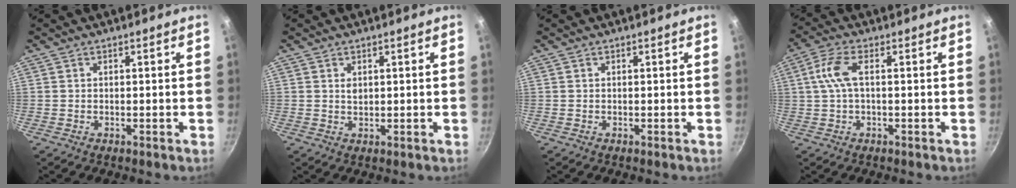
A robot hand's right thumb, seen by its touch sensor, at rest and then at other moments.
{"total": 1.6, "force": [0.6, 1.0, 1.1], "torque": [-0.017, -0.001, 0.012]}
{"total": 0.0}
{"total": 5.6, "force": [0.5, 2.2, 5.1], "torque": [-0.121, 0.016, 0.006]}